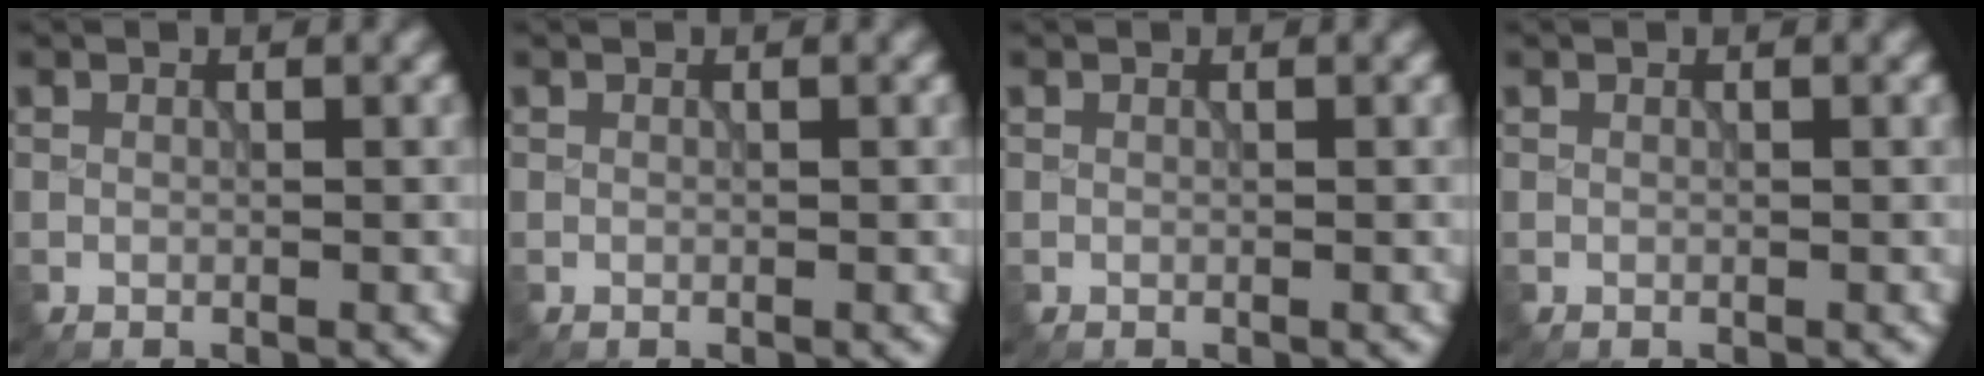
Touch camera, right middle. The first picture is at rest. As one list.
[{"total": 0.0}, {"total": 0.0}, {"total": 0.0}]